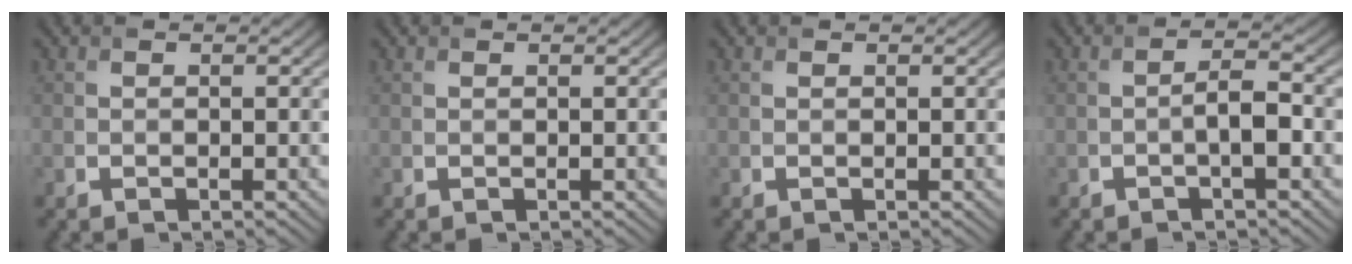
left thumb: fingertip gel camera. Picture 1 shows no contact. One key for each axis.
{"total": 0.0}
{"total": 0.0}
{"total": 2.7, "fx": -1.0, "fy": 0.6, "fz": 2.4, "tx": -0.046, "ty": 0.006, "tz": -0.024}